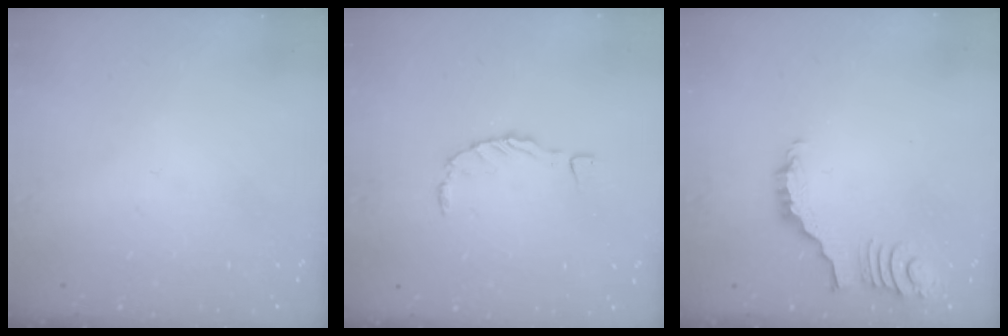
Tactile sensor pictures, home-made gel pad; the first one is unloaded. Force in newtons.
{"total": 0.0}
{"total": 3.4, "press": 3.4, "slide": 0.4}